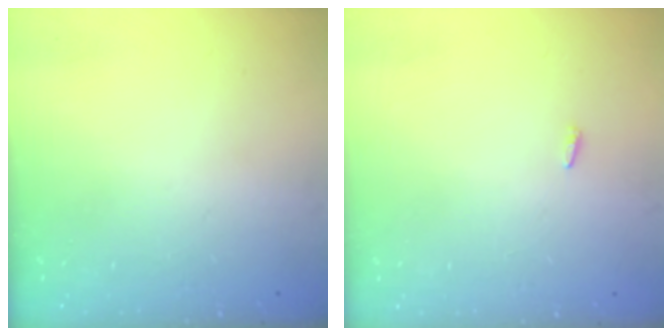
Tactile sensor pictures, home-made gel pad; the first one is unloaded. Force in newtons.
{"total": 2.1, "press": 1.9, "slide": 0.7}